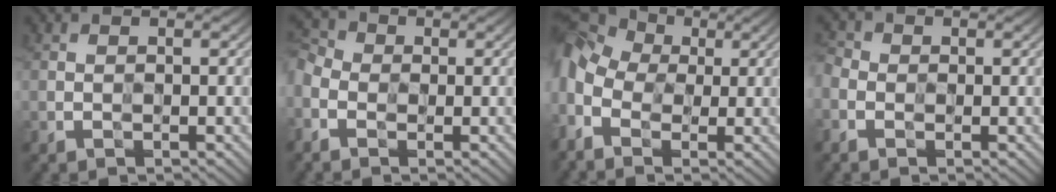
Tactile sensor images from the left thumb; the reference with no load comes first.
{"total": 5.5, "force": [-1.6, 4.1, 3.2], "torque": [-0.079, 0.002, -0.040]}
{"total": 11.3, "force": [-0.2, 8.6, 7.3], "torque": [-0.199, -0.005, -0.003]}
{"total": 3.5, "force": [-1.1, 2.7, 2.0], "torque": [-0.028, 0.000, -0.024]}